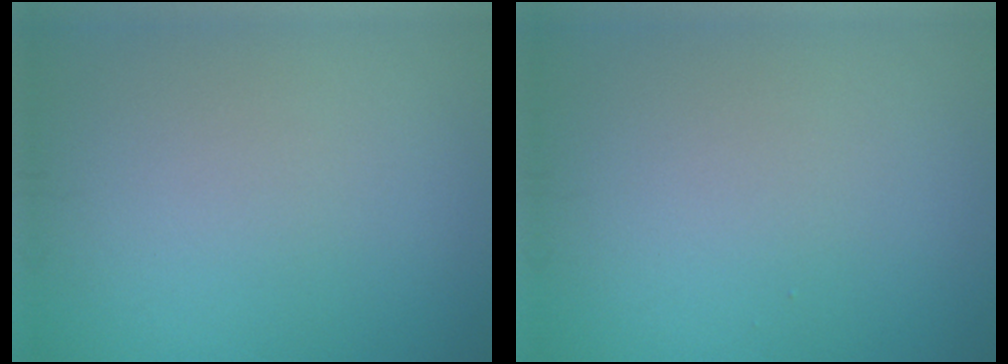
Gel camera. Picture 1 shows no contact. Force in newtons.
{"total": 0.0}